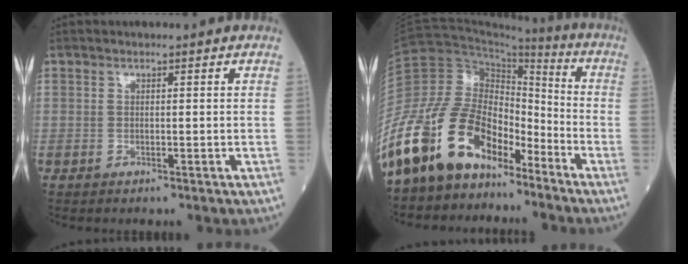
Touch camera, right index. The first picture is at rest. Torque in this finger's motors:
{"motor_torque": [1.73, -0.41, 0.66, 0.16]}